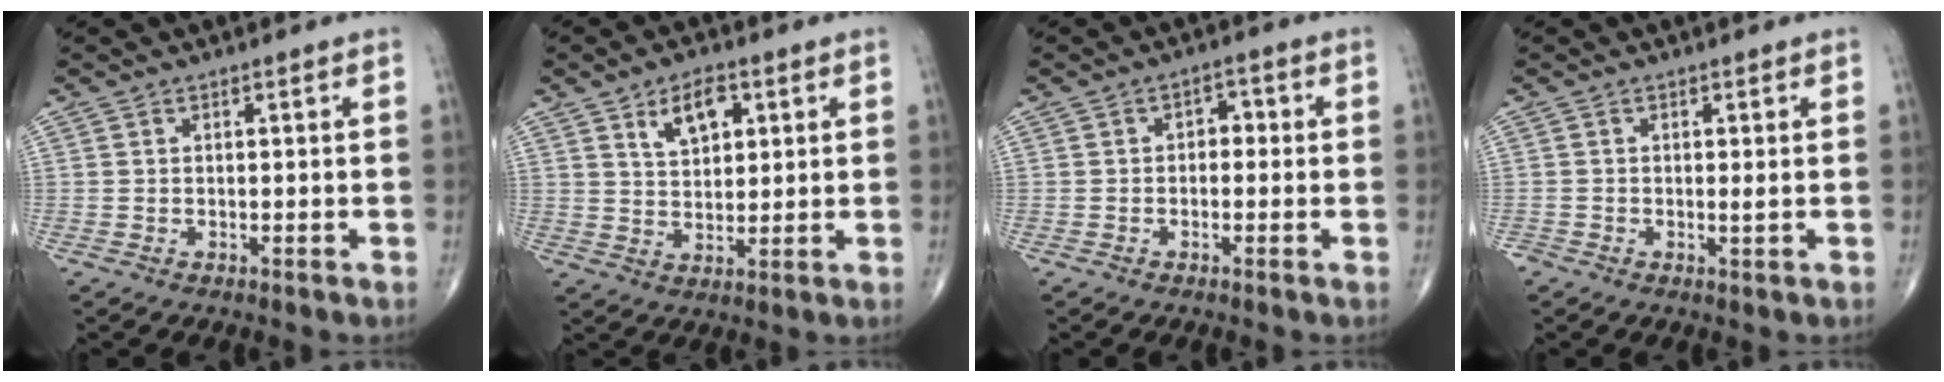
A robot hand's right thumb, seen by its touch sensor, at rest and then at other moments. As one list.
[{"total": 7.1, "force": [3.3, 4.0, 4.9], "torque": [-0.062, -0.016, 0.057]}, {"total": 2.7, "force": [-0.1, 2.0, 1.9], "torque": [-0.003, 0.013, -0.011]}, {"total": 0.9, "force": [-0.1, 0.3, 0.8], "torque": [-0.010, -0.003, -0.005]}]